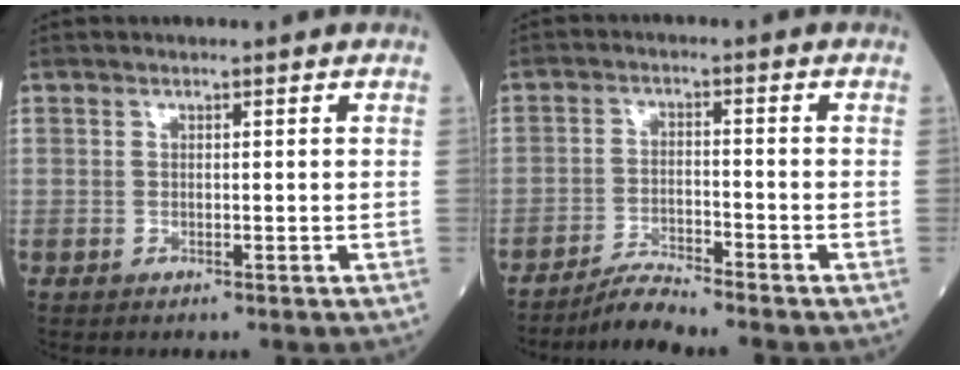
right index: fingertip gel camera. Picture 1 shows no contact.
{"total": 4.4, "force": [-4.2, -0.8, 1.0], "torque": [-0.022, -0.019, -0.081]}